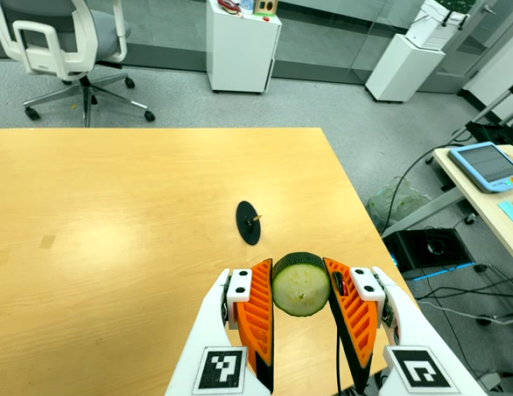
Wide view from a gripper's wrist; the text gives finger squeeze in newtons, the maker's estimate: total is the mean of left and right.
{"total": 8.5, "left": 8.0, "right": 9.0}